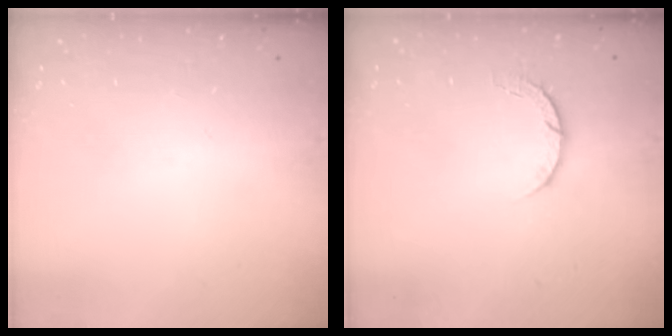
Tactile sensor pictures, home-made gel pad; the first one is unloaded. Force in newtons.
{"total": 5.2, "press": 5.1, "slide": 0.7}